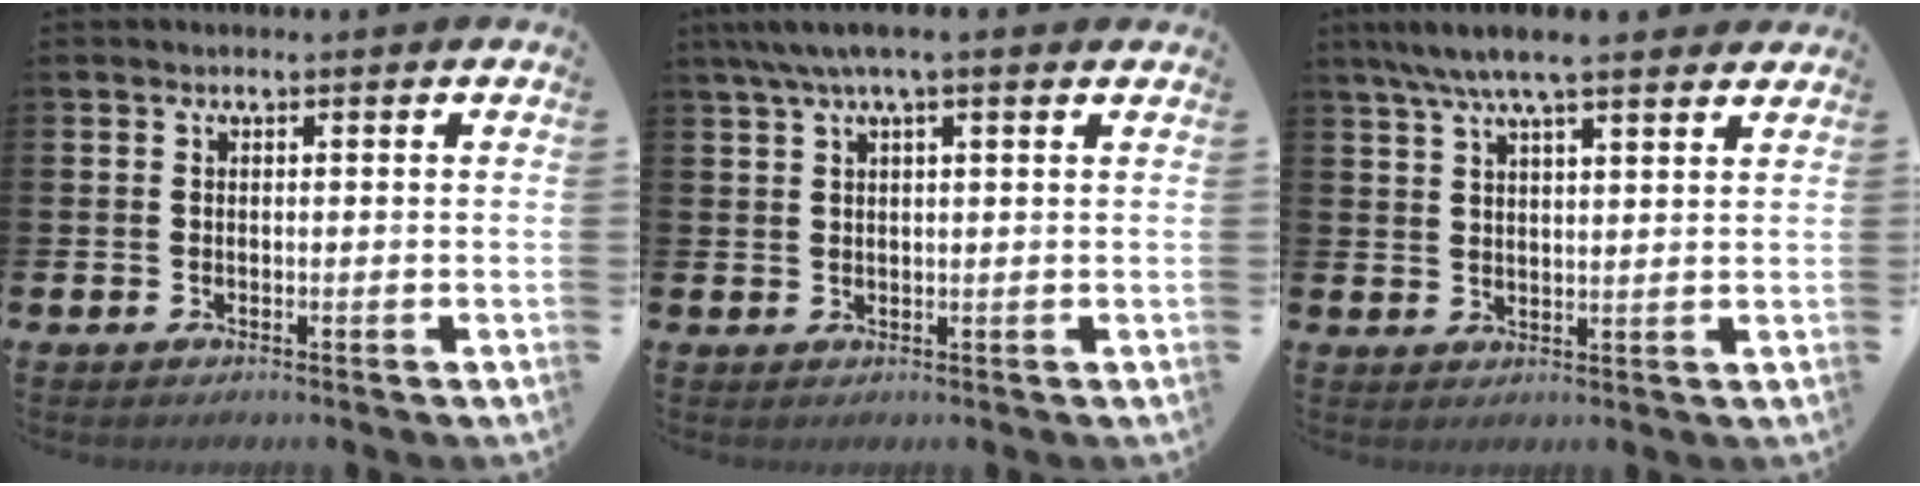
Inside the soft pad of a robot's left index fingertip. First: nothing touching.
{"total": 4.0, "force": [2.7, 0.9, 2.9], "torque": [-0.054, 0.000, 0.047]}
{"total": 7.0, "force": [6.1, 1.1, 3.2], "torque": [-0.072, -0.016, 0.110]}